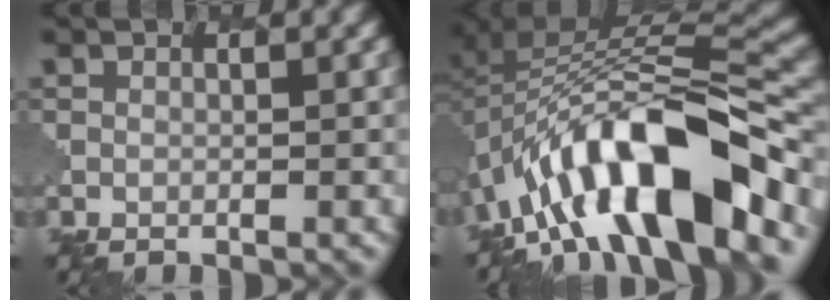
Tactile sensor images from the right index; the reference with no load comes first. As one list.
[{"total": 13.7, "force": [-6.8, 4.6, 11.0], "torque": [-0.160, 0.016, -0.106]}]